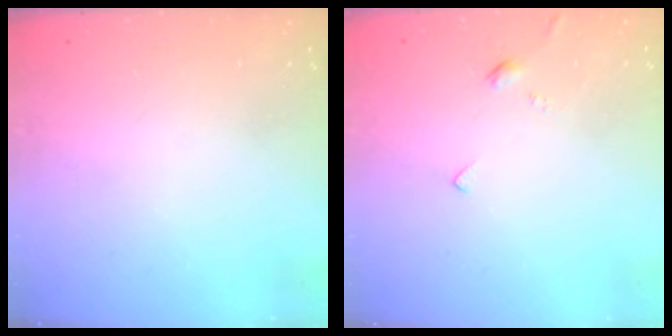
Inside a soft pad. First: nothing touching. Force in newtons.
{"total": 2.4, "press": 2.4, "slide": 0.5}